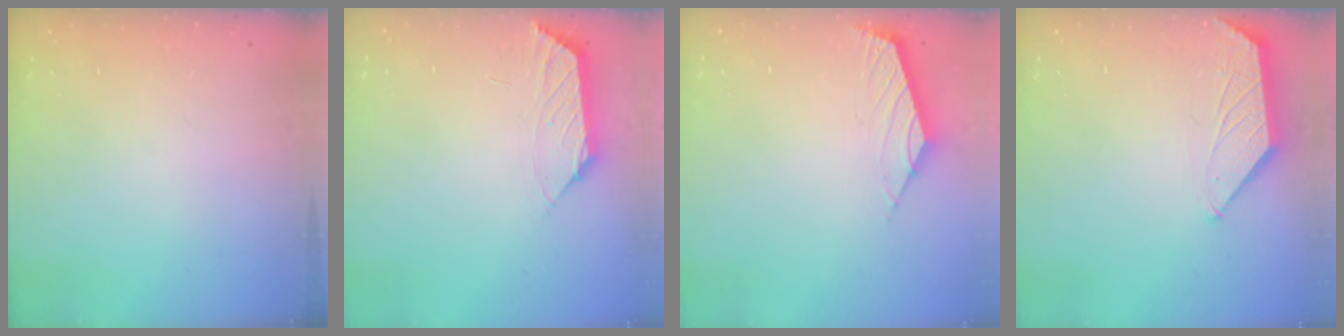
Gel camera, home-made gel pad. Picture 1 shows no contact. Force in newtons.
{"total": 1.7, "press": 1.6, "slide": 0.5}
{"total": 2.5, "press": 2.5, "slide": 0.6}
{"total": 1.4, "press": 1.4, "slide": 0.3}